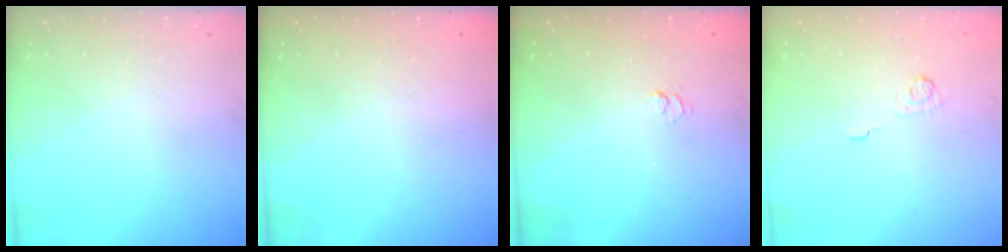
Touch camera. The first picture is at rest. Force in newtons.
{"total": 2.4, "press": 2.3, "slide": 0.8}
{"total": 2.7, "press": 2.2, "slide": 1.5}
{"total": 2.5, "press": 2.1, "slide": 1.4}